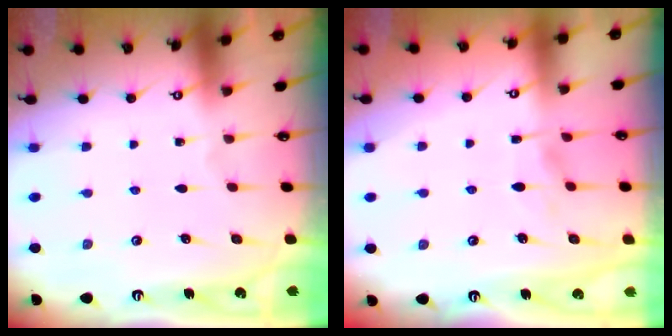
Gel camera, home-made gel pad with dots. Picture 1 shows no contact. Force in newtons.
{"total": 1.7, "press": 1.4, "slide": 1.1}